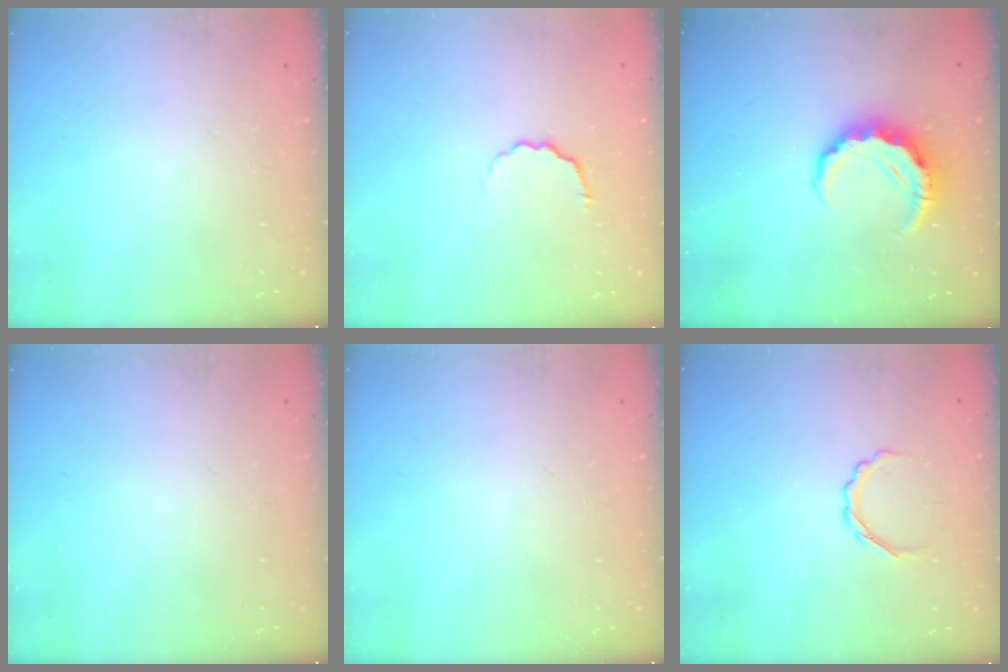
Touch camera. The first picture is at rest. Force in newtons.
{"total": 3.3, "press": 3.2, "slide": 1.1}
{"total": 8.3, "press": 8.2, "slide": 1.4}
{"total": 0.0}
{"total": 0.0}
{"total": 3.7, "press": 3.5, "slide": 1.1}